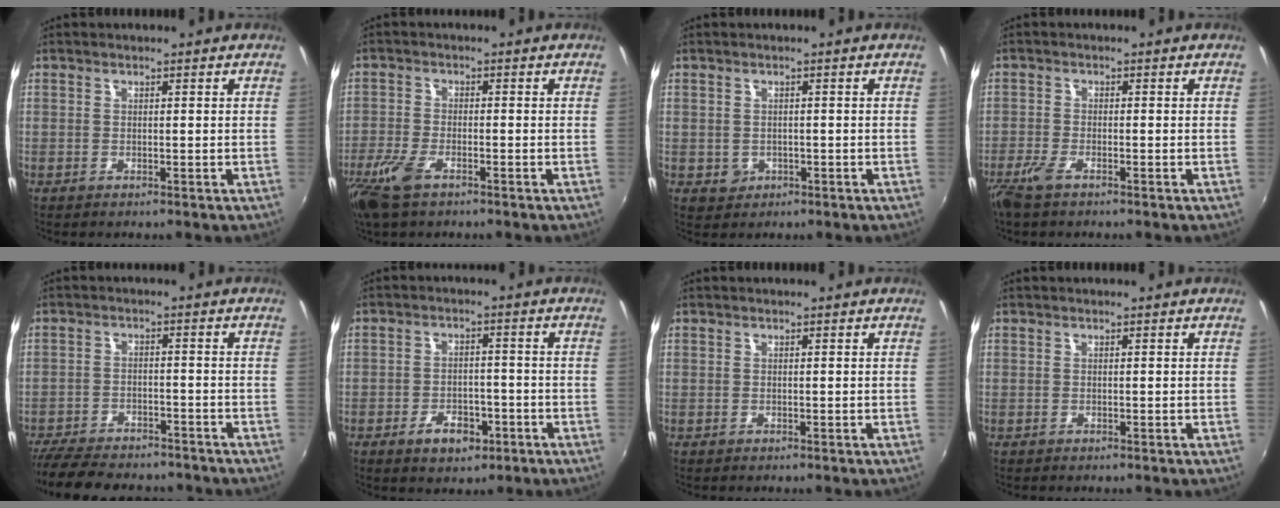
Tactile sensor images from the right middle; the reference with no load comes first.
{"total": 7.2, "force": [-4.6, 2.7, 4.8], "torque": [-0.123, -0.018, -0.093]}
{"total": 2.6, "force": [-0.6, 2.4, 0.8], "torque": [-0.017, -0.003, -0.004]}
{"total": 3.7, "force": [-2.7, 1.0, 2.3], "torque": [-0.061, -0.008, -0.056]}
{"total": 15.1, "force": [-12.9, 4.7, 6.4], "torque": [-0.146, -0.025, -0.196]}
{"total": 6.2, "force": [-3.4, 3.8, 3.6], "torque": [-0.079, 0.005, -0.044]}
{"total": 0.0}
{"total": 0.0}